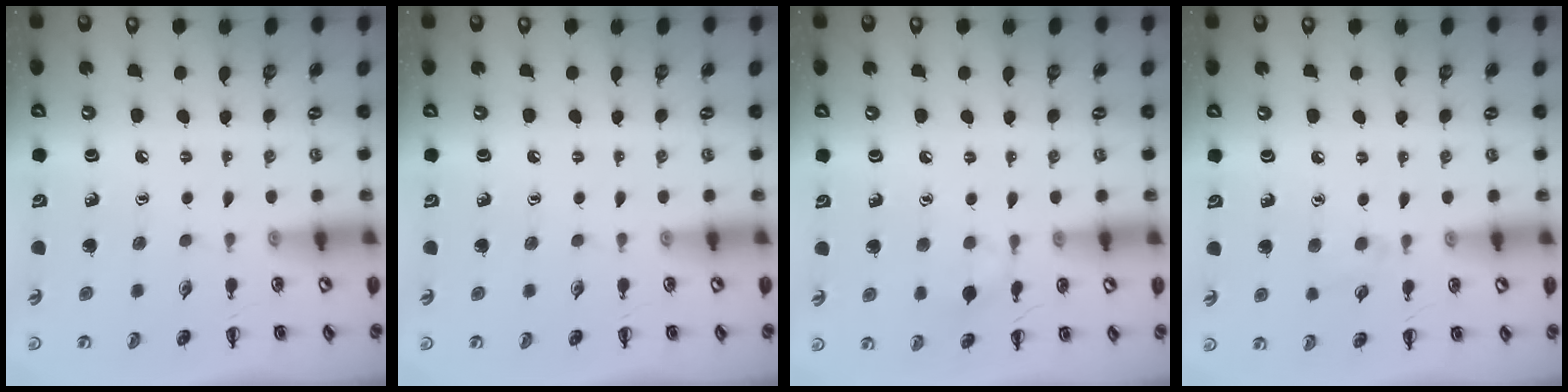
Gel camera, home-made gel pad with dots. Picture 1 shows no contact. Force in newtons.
{"total": 0.0}
{"total": 5.8, "press": 5.5, "slide": 1.8}
{"total": 3.9, "press": 3.6, "slide": 1.5}